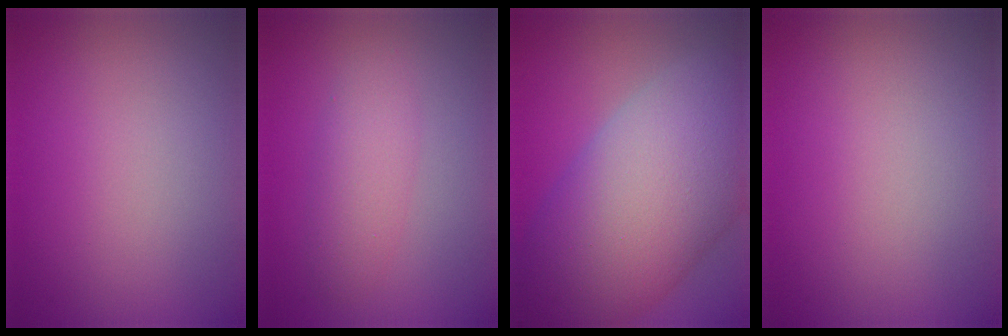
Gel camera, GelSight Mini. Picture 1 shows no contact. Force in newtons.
{"total": 2.7, "press": 2.7, "slide": 0.1}
{"total": 14.5, "press": 14.5, "slide": 0.6}
{"total": 0.0}